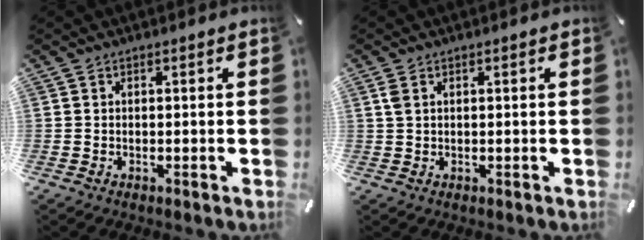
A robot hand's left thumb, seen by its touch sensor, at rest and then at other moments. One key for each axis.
{"total": 1.5, "fx": 0.6, "fy": 0.9, "fz": 1.1, "tx": -0.024, "ty": 0.005, "tz": 0.010}